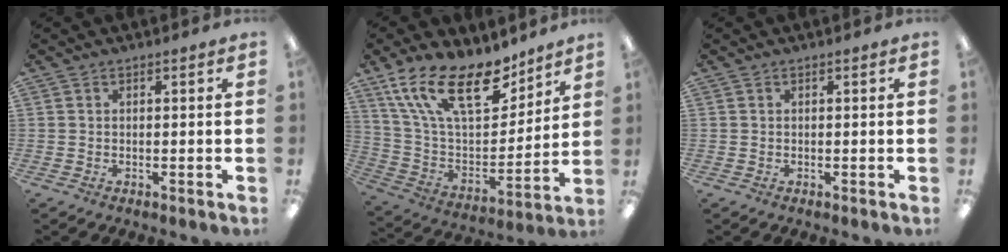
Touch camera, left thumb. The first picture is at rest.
{"total": 21.6, "force": [14.0, 9.2, 13.6], "torque": [-0.257, -0.078, 0.251]}
{"total": 0.0}